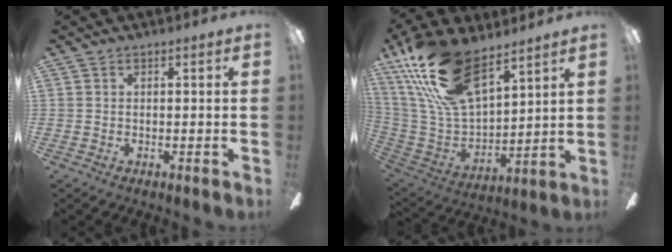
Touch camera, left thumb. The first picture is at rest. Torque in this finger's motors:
{"motor_torque": [0.63, 0.72, 1.66, -1.12, 0.37]}